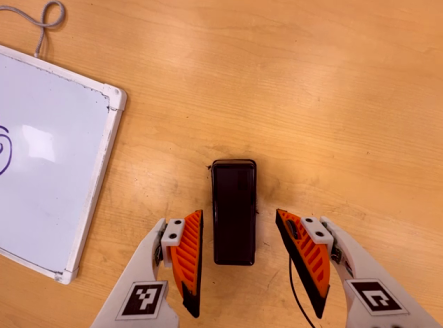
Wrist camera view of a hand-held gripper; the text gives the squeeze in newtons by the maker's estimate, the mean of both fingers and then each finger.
{"total": 0.0}